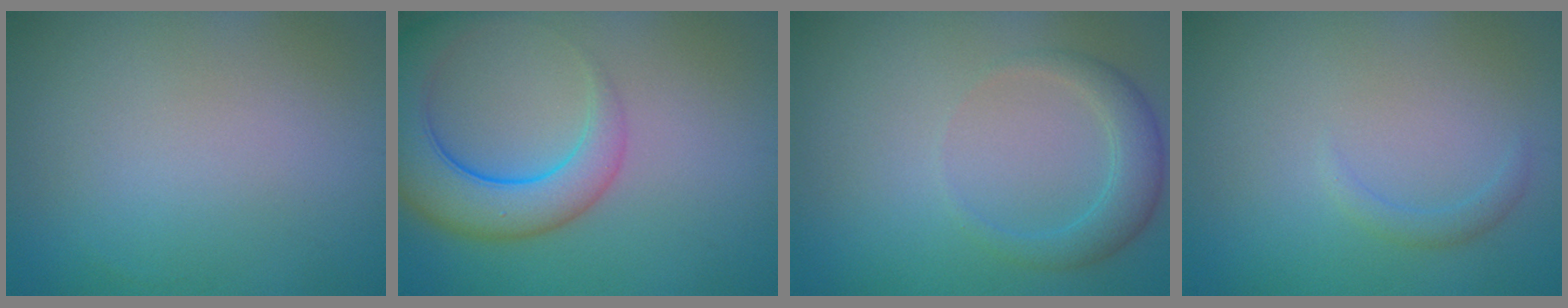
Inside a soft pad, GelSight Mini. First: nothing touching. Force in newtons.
{"total": 6.8, "press": 6.8, "slide": 0.4}
{"total": 2.7, "press": 2.7, "slide": 0.1}
{"total": 1.1, "press": 1.1, "slide": 0.1}